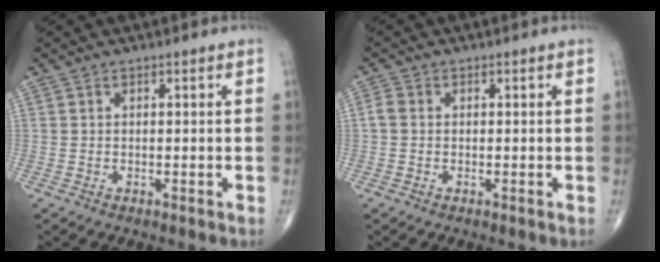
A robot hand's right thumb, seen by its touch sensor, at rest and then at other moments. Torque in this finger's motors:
{"motor_torque": [-0.52, 0.44, 0.10, -0.07, 0.03]}